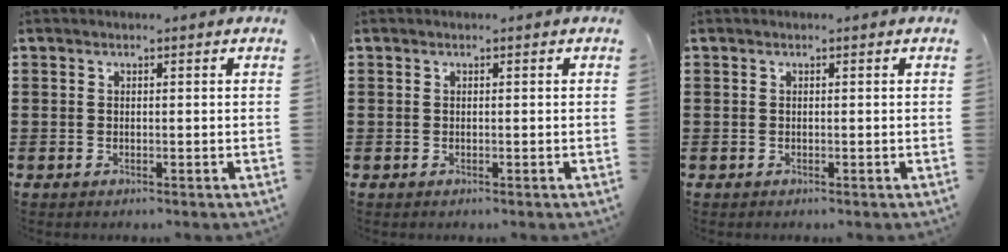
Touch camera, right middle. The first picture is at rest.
{"total": 0.0}
{"total": 0.0}